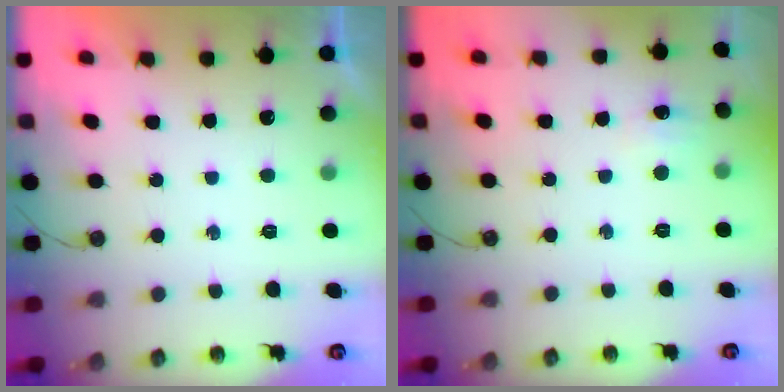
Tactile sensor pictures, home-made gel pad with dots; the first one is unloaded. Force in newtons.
{"total": 5.0, "press": 5.0, "slide": 0.6}